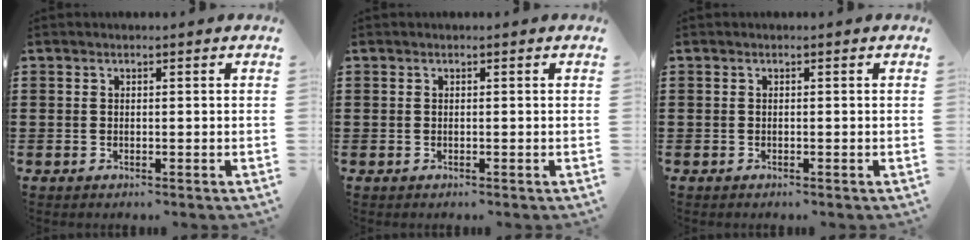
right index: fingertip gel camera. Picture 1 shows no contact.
{"total": 0.0}
{"total": 0.0}